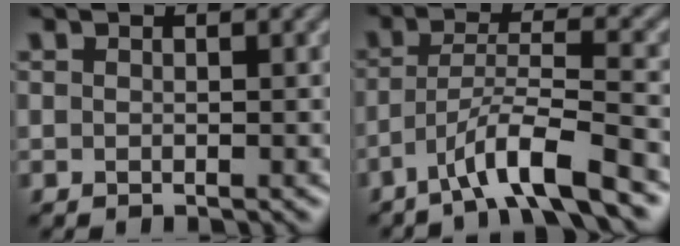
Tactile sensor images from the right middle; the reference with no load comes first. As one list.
[{"total": 5.9, "force": [-3.8, 0.7, 4.4], "torque": [-0.077, 0.009, -0.074]}]